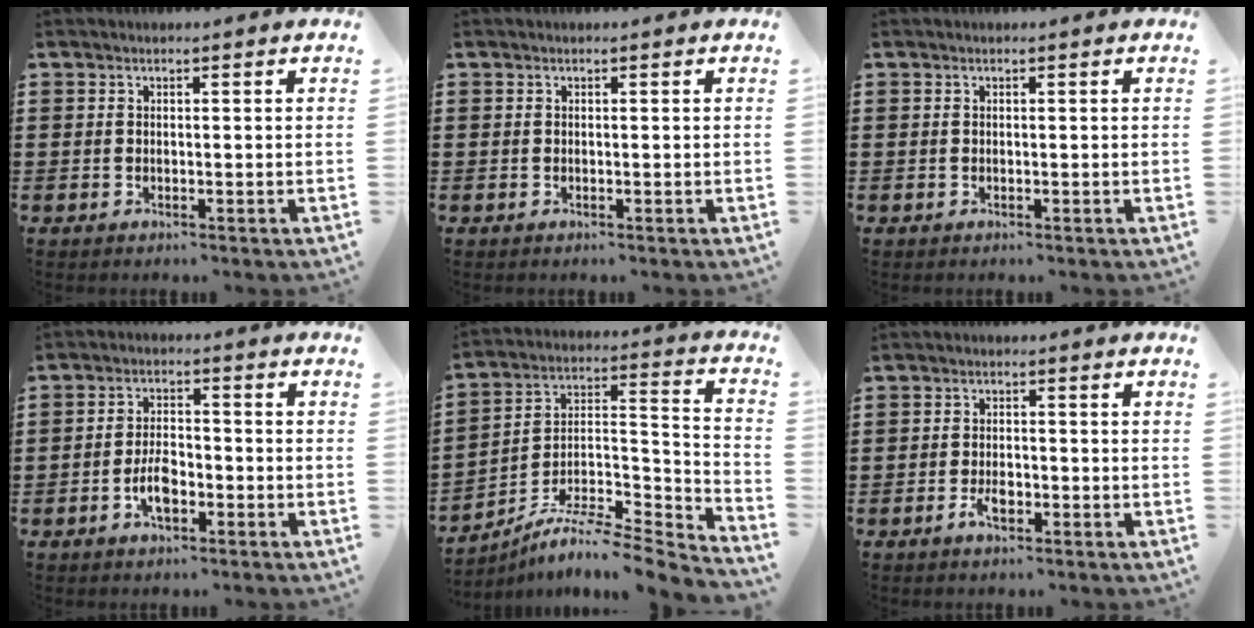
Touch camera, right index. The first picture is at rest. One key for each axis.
{"total": 0.0}
{"total": 0.0}
{"total": 4.8, "fx": -2.0, "fy": 2.2, "fz": 3.8, "tx": -0.086, "ty": -0.002, "tz": -0.040}
{"total": 7.2, "fx": -6.2, "fy": 1.4, "fz": 3.3, "tx": -0.061, "ty": -0.002, "tz": -0.126}
{"total": 2.8, "fx": -1.3, "fy": 1.2, "fz": 2.1, "tx": -0.045, "ty": 0.001, "tz": -0.027}